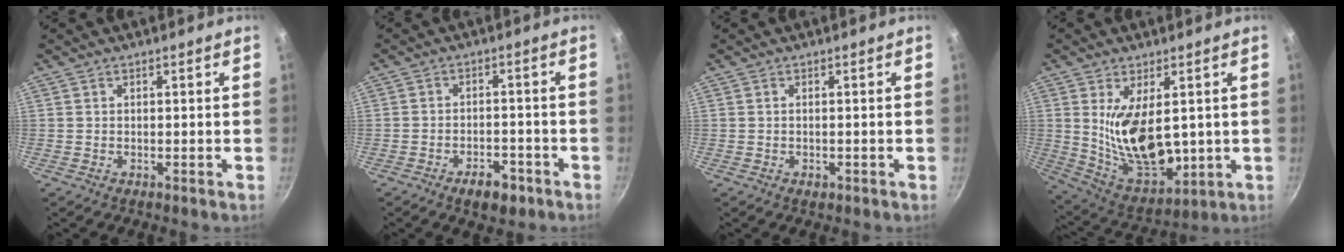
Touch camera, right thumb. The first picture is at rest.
{"total": 6.0, "force": [-3.6, 3.2, 3.6], "torque": [-0.038, 0.025, -0.048]}
{"total": 1.2, "force": [-0.5, 0.7, 0.9], "torque": [-0.013, 0.002, -0.007]}
{"total": 15.5, "force": [1.9, 8.4, 12.9], "torque": [-0.193, -0.040, 0.061]}